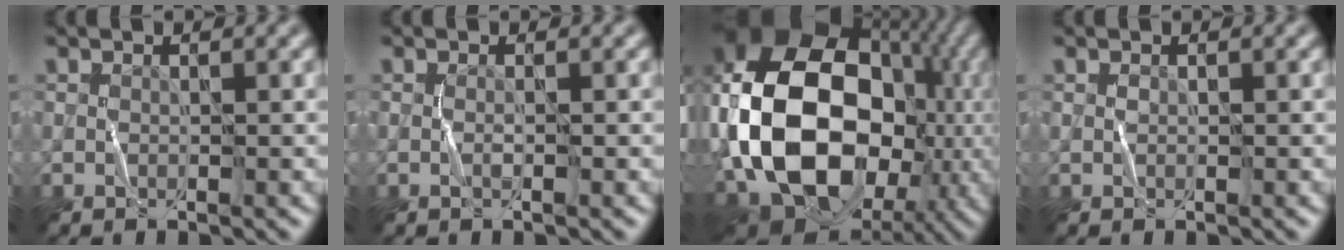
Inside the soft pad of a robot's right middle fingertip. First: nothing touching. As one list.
[{"total": 0.5, "force": [-0.2, -0.2, 0.4], "torque": [-0.009, -0.001, -0.006]}, {"total": 20.1, "force": [-0.8, 15.0, 13.3], "torque": [-0.296, -0.003, -0.019]}, {"total": 0.0}]